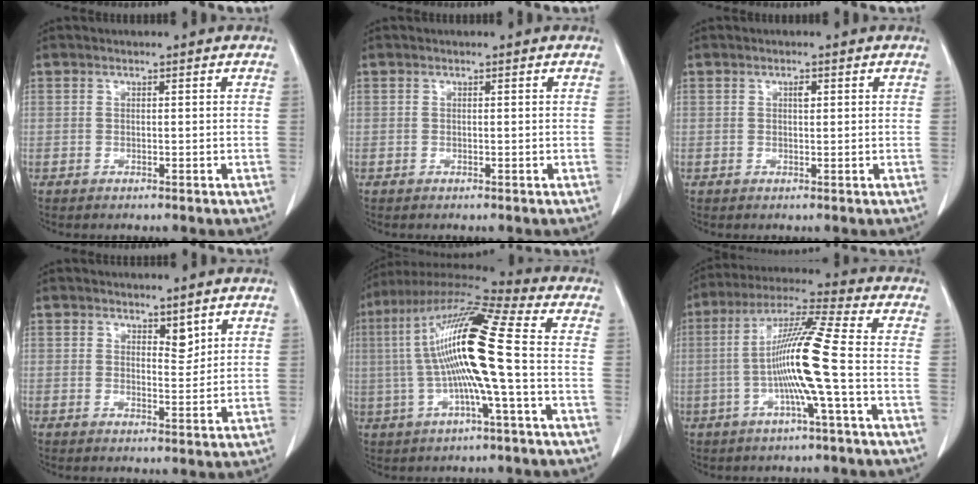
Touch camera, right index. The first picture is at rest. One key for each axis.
{"total": 0.0}
{"total": 1.0, "fx": 0.4, "fy": 0.4, "fz": 0.8, "tx": -0.014, "ty": 0.000, "tz": 0.005}
{"total": 2.4, "fx": 1.7, "fy": 1.0, "fz": 1.4, "tx": -0.018, "ty": -0.009, "tz": 0.030}
{"total": 16.4, "fx": -0.6, "fy": 0.4, "fz": 16.4, "tx": -0.316, "ty": 0.021, "tz": -0.023}
{"total": 12.0, "fx": -2.1, "fy": -1.2, "fz": 11.8, "tx": -0.222, "ty": 0.008, "tz": -0.046}